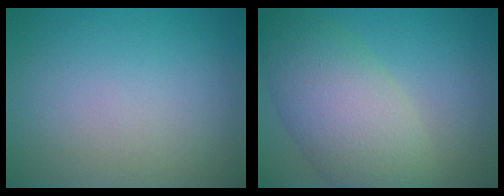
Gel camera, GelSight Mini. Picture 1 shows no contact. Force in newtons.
{"total": 7.9, "press": 7.9, "slide": 0.6}